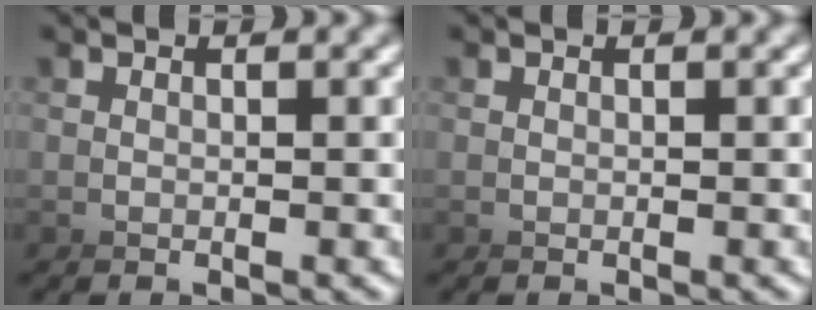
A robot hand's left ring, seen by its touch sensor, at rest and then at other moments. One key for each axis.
{"total": 0.0}